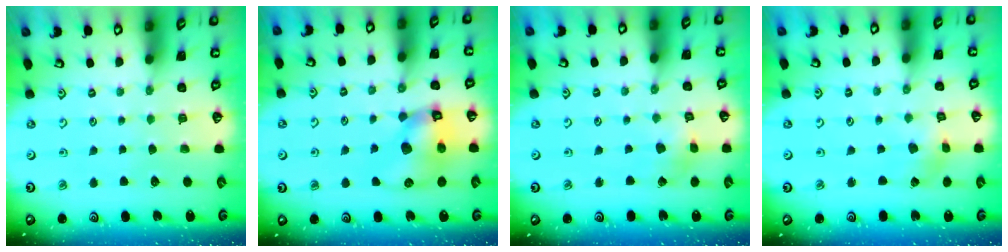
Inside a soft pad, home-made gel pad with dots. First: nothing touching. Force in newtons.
{"total": 11.4, "press": 11.3, "slide": 1.6}
{"total": 2.7, "press": 2.7, "slide": 0.3}
{"total": 1.4, "press": 1.3, "slide": 0.3}